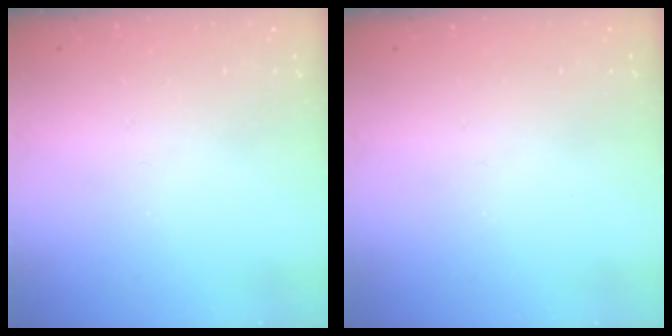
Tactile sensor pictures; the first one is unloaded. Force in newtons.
{"total": 0.0}